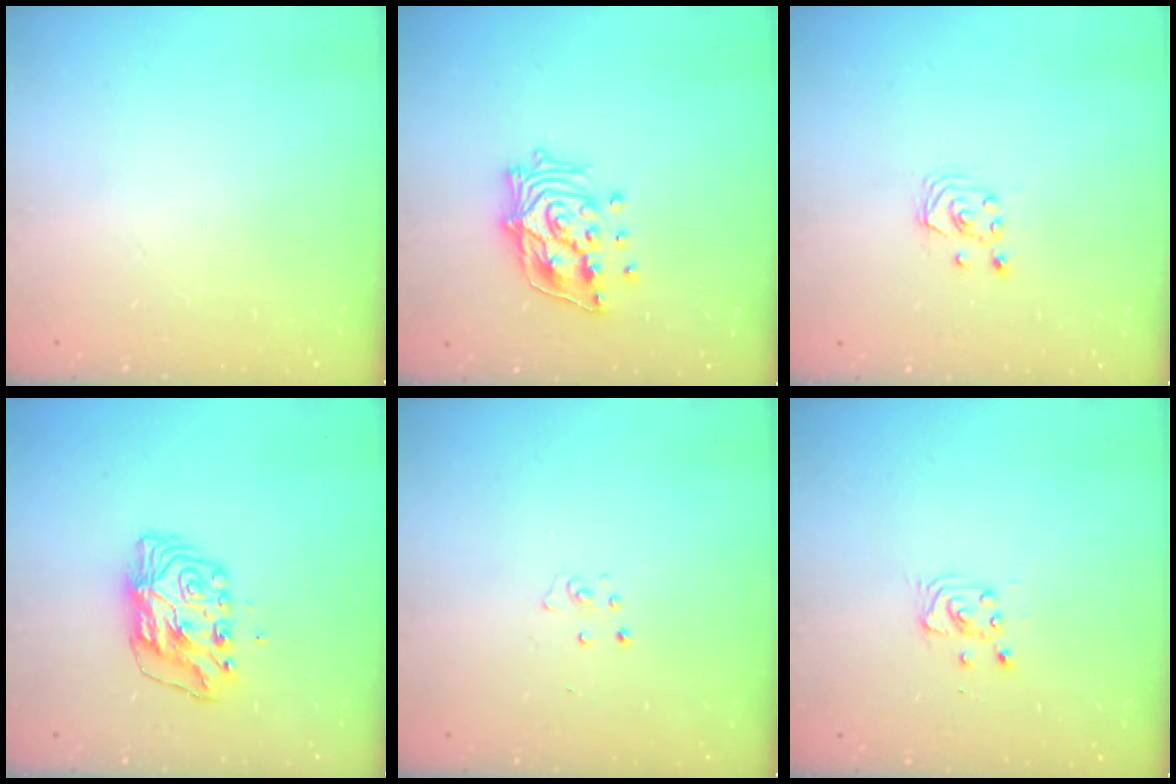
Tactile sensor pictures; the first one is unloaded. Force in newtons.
{"total": 14.0, "press": 13.9, "slide": 1.7}
{"total": 2.9, "press": 2.8, "slide": 0.3}
{"total": 7.0, "press": 7.0, "slide": 0.6}
{"total": 2.6, "press": 2.6, "slide": 0.2}
{"total": 2.9, "press": 2.9, "slide": 0.4}